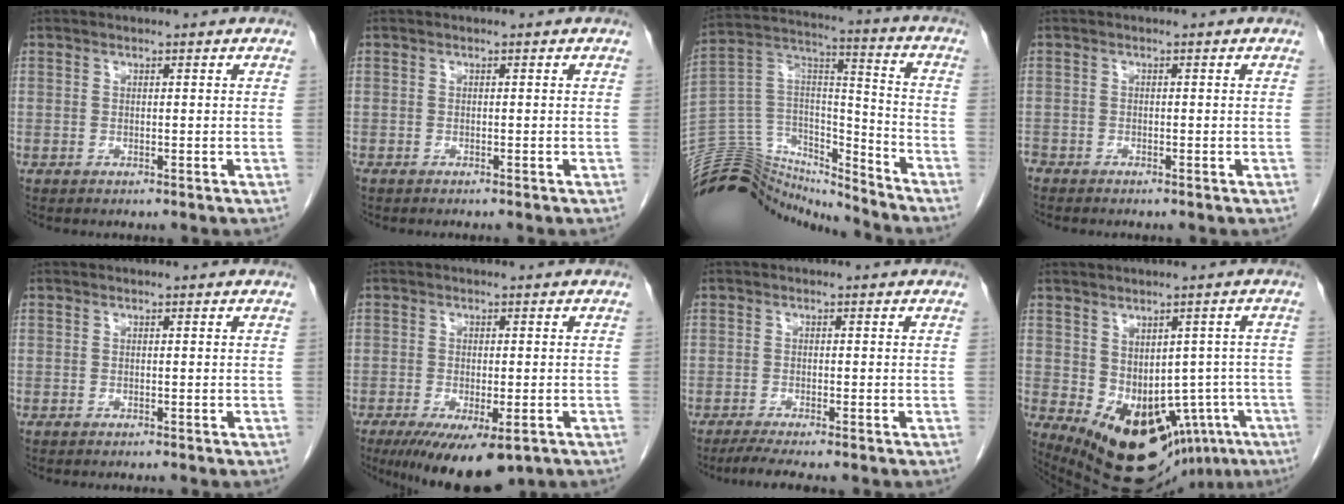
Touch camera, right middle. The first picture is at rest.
{"total": 0.6, "force": [-0.6, 0.0, 0.2], "torque": [-0.004, -0.001, -0.011]}
{"total": 18.1, "force": [-17.3, 4.9, 1.5], "torque": [-0.034, 0.080, -0.295]}
{"total": 1.4, "force": [-1.4, 0.4, 0.0], "torque": [-0.002, -0.002, -0.028]}
{"total": 0.9, "force": [-0.8, 0.0, 0.4], "torque": [-0.005, 0.000, -0.011]}
{"total": 9.9, "force": [-6.1, 3.4, 7.1], "torque": [-0.112, -0.019, -0.091]}
{"total": 3.7, "force": [-3.0, -0.4, 2.1], "torque": [-0.041, -0.011, -0.054]}
{"total": 17.8, "force": [-8.8, 9.9, 11.9], "torque": [-0.153, -0.003, -0.097]}